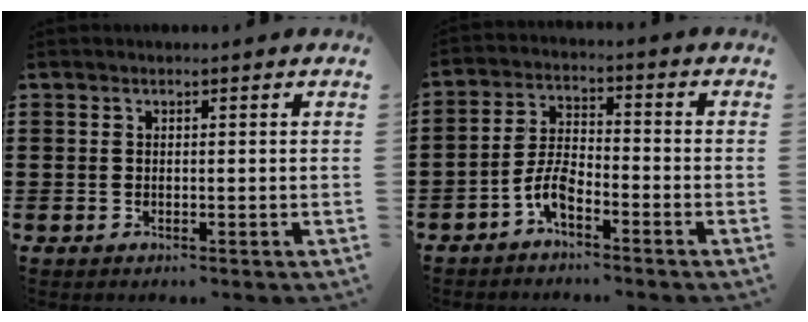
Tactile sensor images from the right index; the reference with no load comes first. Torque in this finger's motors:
{"motor_torque": [2.14, 0.00, 0.31, 0.01]}